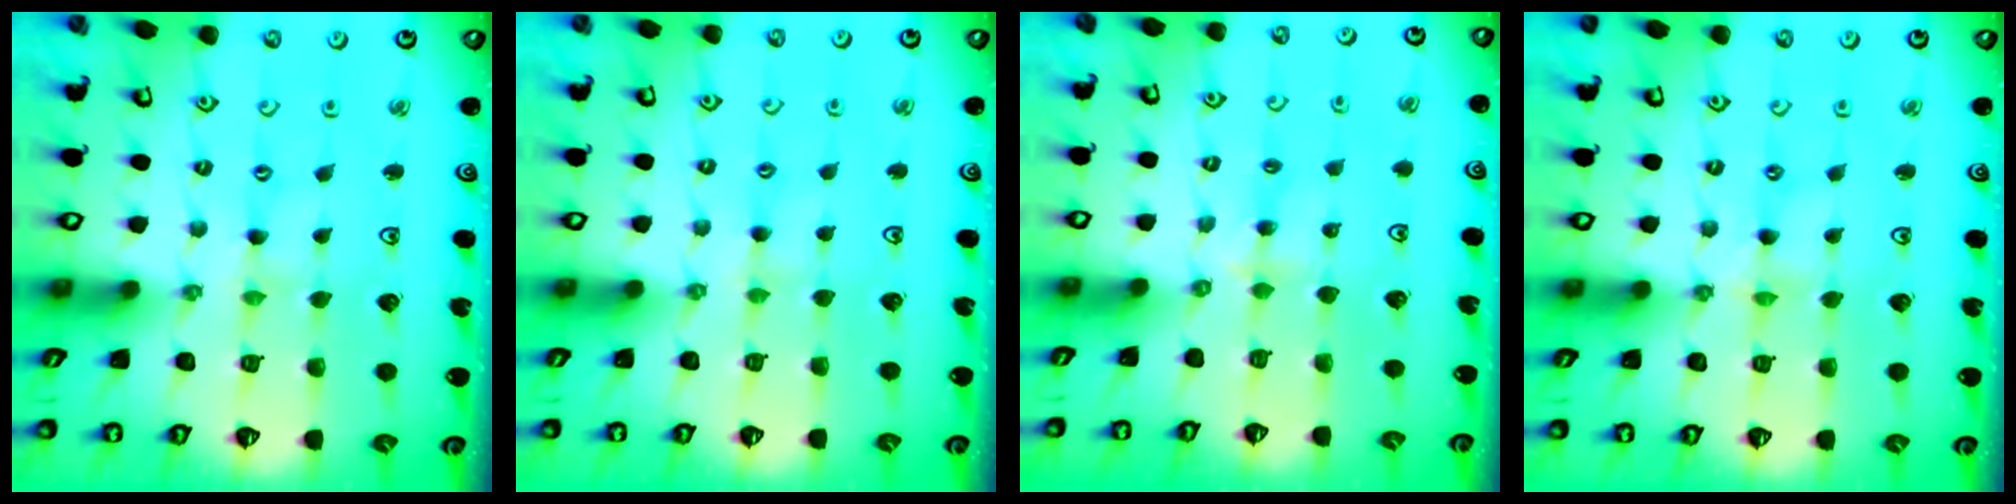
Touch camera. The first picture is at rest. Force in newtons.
{"total": 2.4, "press": 2.4, "slide": 0.4}
{"total": 2.6, "press": 2.5, "slide": 0.4}
{"total": 1.0, "press": 0.9, "slide": 0.2}